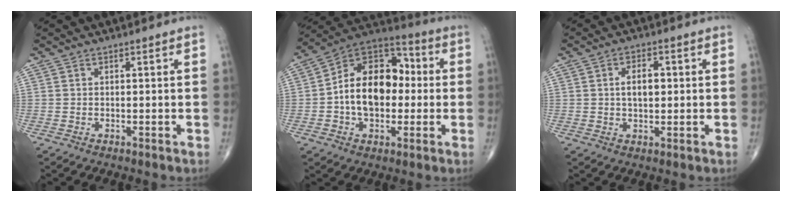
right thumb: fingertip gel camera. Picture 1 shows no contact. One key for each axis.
{"total": 17.6, "fx": -0.4, "fy": 11.7, "fz": 13.1, "tx": -0.182, "ty": 0.038, "tz": -0.015}
{"total": 5.0, "fx": 0.6, "fy": 2.8, "fz": 4.1, "tx": -0.064, "ty": 0.004, "tz": 0.010}